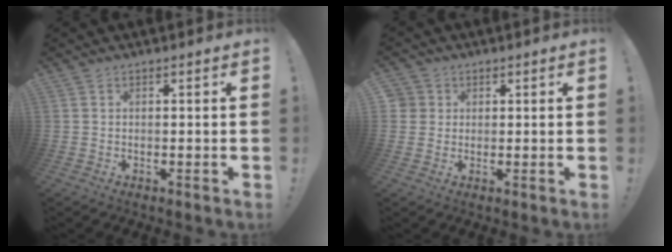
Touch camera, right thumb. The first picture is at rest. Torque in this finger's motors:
{"motor_torque": [-0.02, 0.18, -0.33, 0.04, 0.00]}